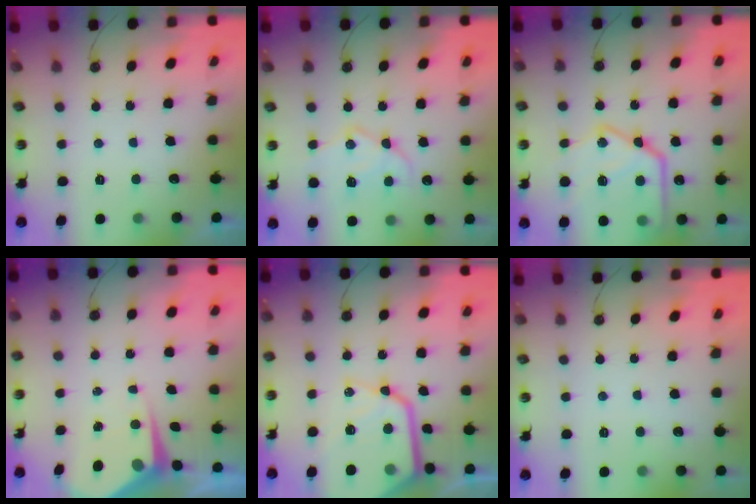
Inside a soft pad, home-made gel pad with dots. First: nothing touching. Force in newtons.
{"total": 13.8, "press": 13.7, "slide": 1.0}
{"total": 25.2, "press": 25.0, "slide": 2.8}
{"total": 5.9, "press": 5.9, "slide": 0.6}
{"total": 20.7, "press": 20.6, "slide": 1.7}
{"total": 2.5, "press": 2.5, "slide": 0.3}